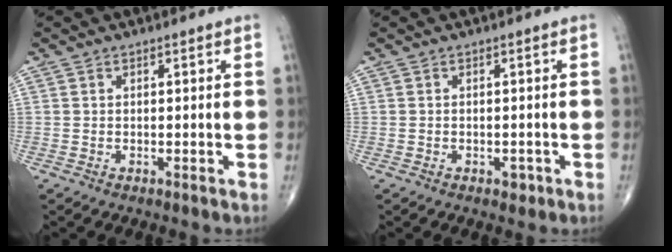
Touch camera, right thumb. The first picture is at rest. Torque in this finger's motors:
{"motor_torque": [1.67, 1.78, -0.06, -0.16, 0.00]}